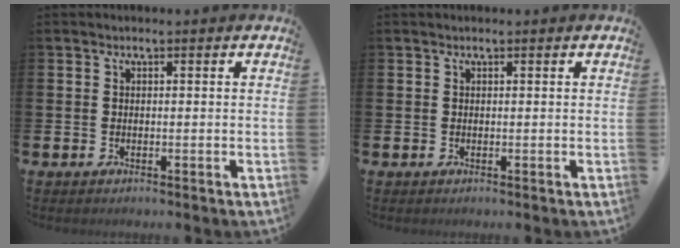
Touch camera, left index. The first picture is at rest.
{"total": 0.0}